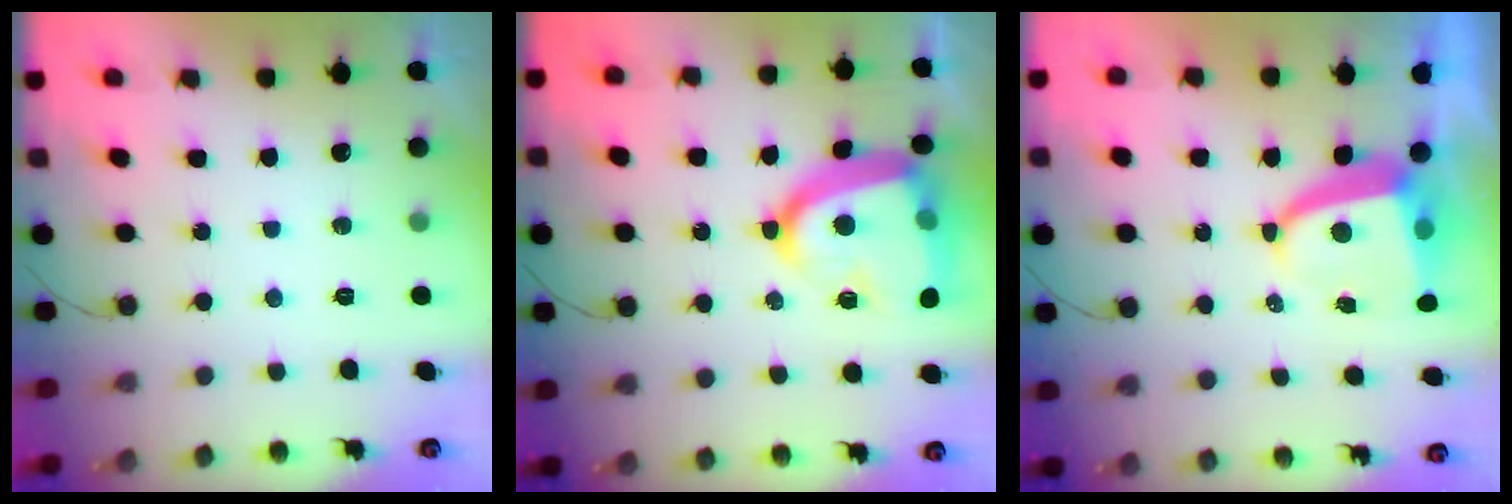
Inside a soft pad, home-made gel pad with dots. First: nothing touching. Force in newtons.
{"total": 20.2, "press": 20.1, "slide": 1.9}
{"total": 6.4, "press": 6.3, "slide": 0.9}